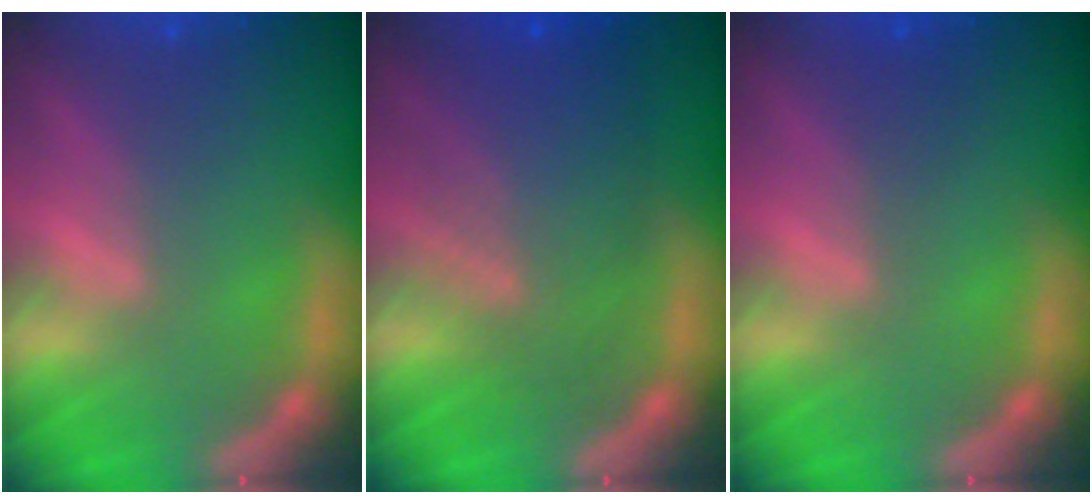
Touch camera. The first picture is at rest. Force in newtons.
{"total": 7.6}
{"total": 1.0}